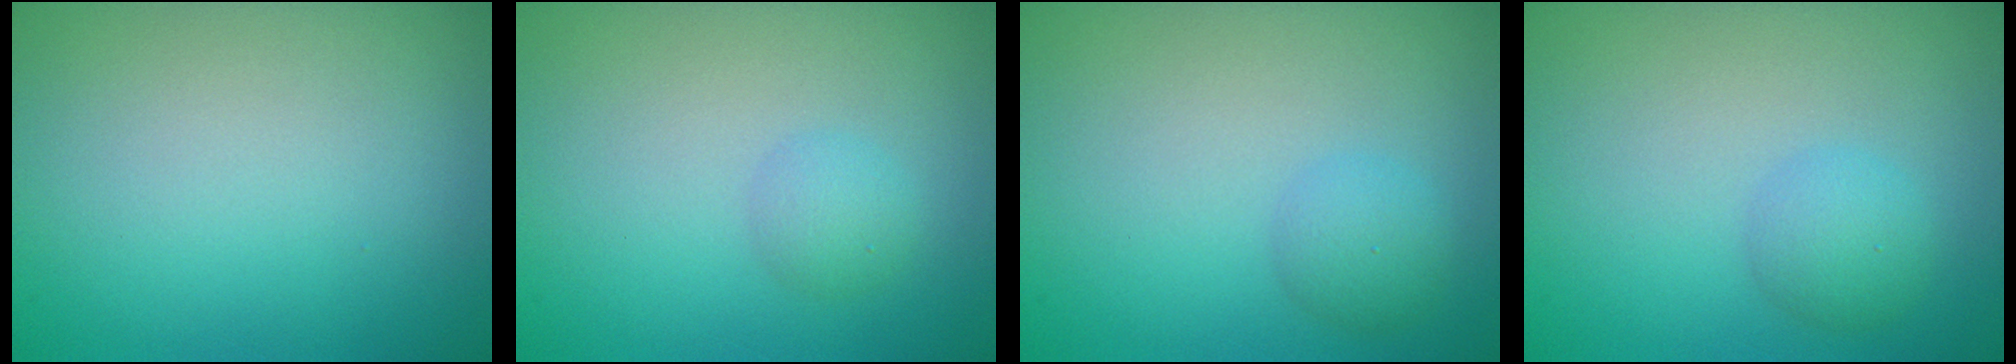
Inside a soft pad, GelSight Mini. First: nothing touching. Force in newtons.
{"total": 1.5, "press": 1.5, "slide": 0.0}
{"total": 1.8, "press": 1.8, "slide": 0.0}
{"total": 2.0, "press": 2.0, "slide": 0.1}